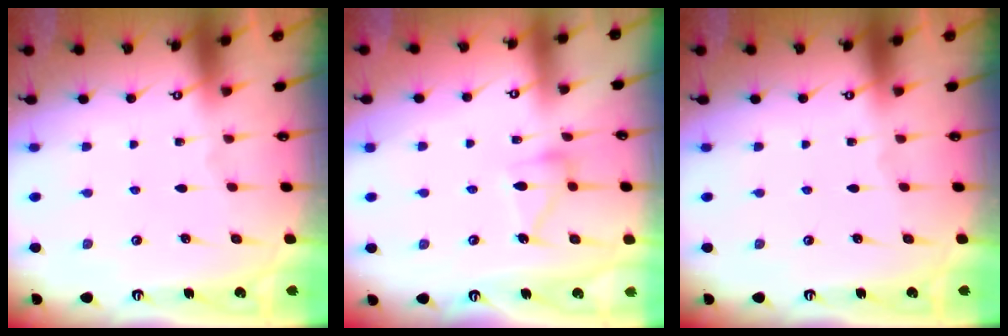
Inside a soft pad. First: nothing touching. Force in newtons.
{"total": 11.4, "press": 11.4, "slide": 0.5}
{"total": 0.0}